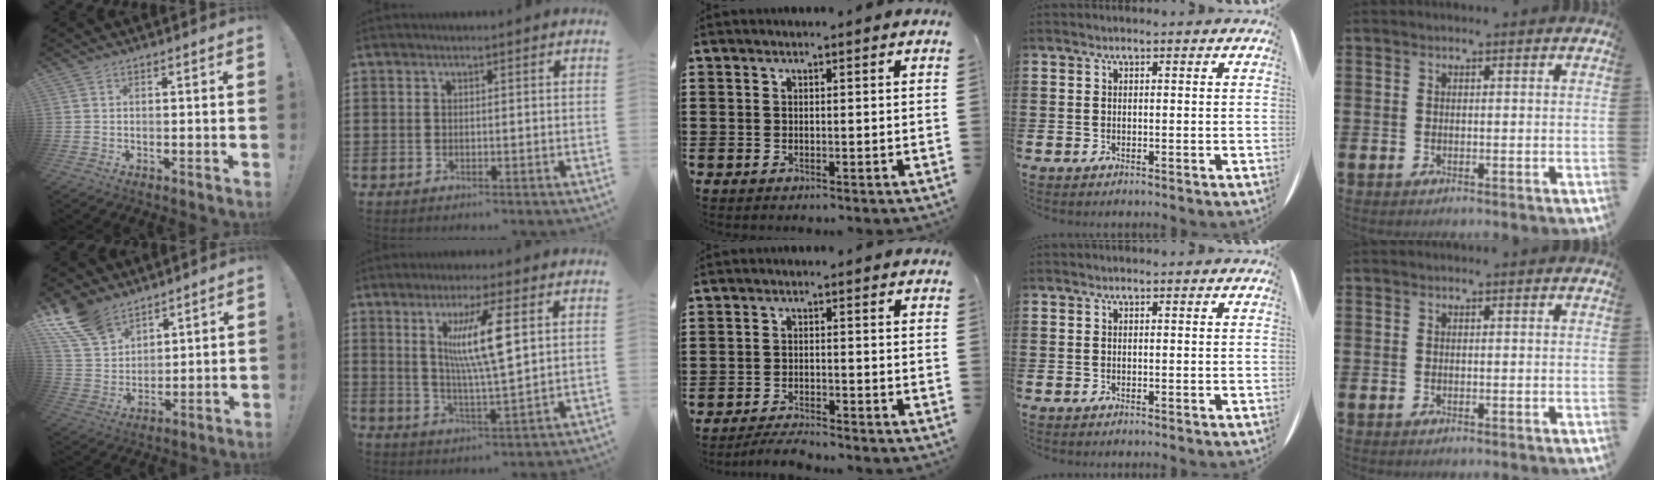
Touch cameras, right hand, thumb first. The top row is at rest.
{"thumb": {"total": 13.9, "force": [10.3, 7.8, 5.2], "torque": [-0.115, -0.060, 0.202]}, "index": {"total": 9.7, "force": [3.1, 1.5, 9.1], "torque": [-0.173, 0.002, 0.047]}, "middle": {"total": 2.9, "force": [-2.8, 0.1, 0.6], "torque": [-0.013, 0.002, -0.056]}}